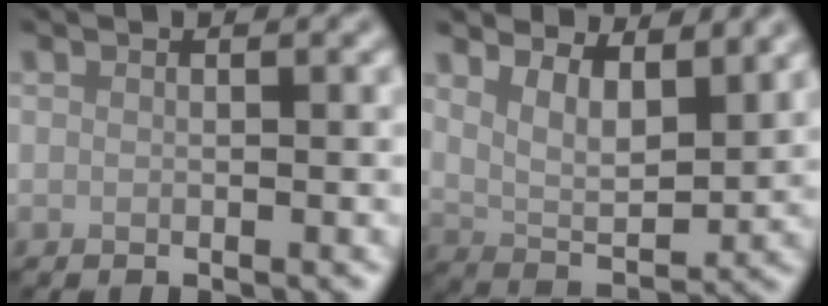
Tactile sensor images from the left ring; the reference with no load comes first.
{"total": 5.5, "force": [3.2, 2.6, 3.7], "torque": [-0.071, -0.012, 0.052]}